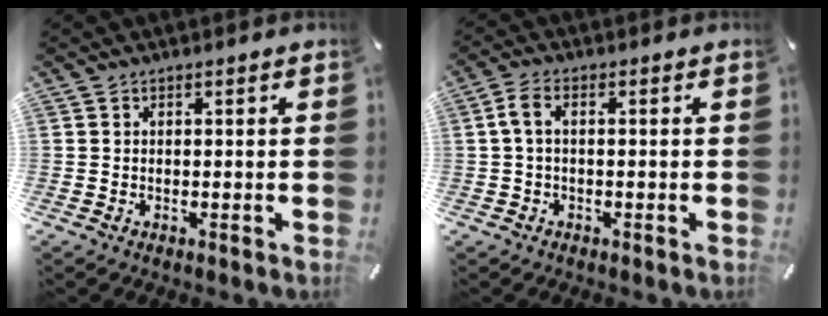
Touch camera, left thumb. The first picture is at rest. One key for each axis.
{"total": 3.3, "fx": -0.2, "fy": 1.5, "fz": 2.9, "tx": -0.068, "ty": 0.006, "tz": -0.008}